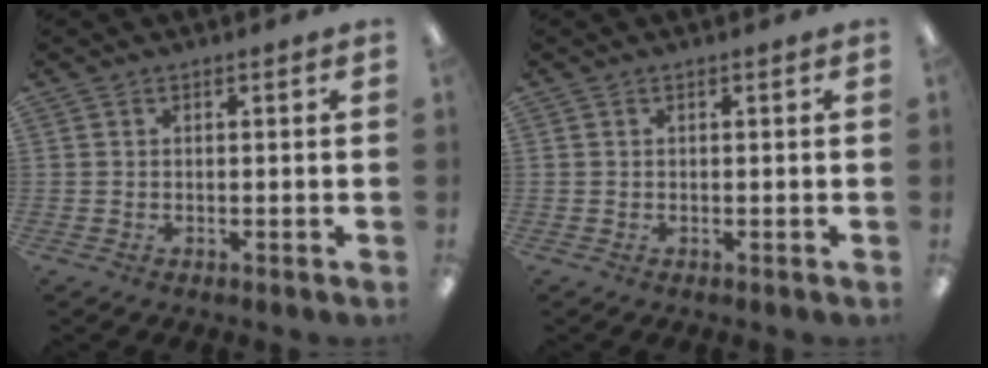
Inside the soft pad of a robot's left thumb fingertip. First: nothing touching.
{"total": 0.0}